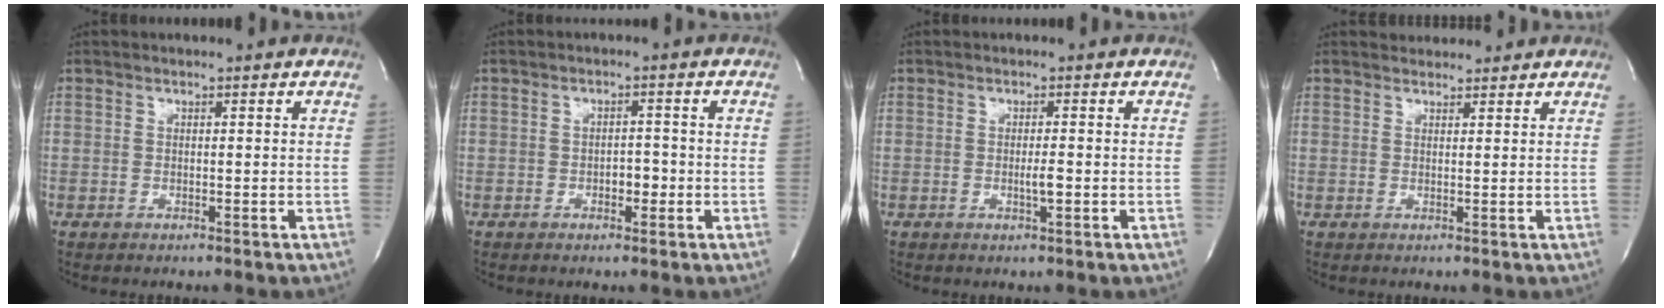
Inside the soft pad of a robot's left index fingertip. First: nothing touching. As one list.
[{"total": 2.3, "force": [-0.9, 1.3, 1.6], "torque": [-0.019, 0.006, -0.015]}, {"total": 1.6, "force": [-0.5, 0.1, 1.6], "torque": [-0.030, -0.002, -0.009]}, {"total": 2.7, "force": [2.6, 0.6, 0.1], "torque": [-0.006, 0.016, 0.039]}]